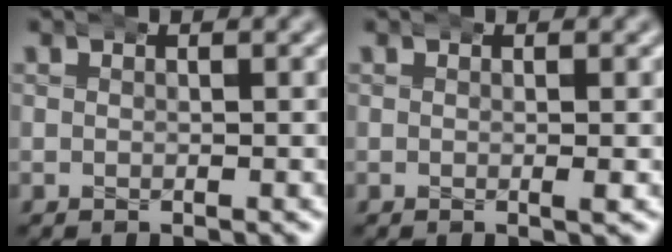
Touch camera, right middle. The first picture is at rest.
{"total": 0.5, "force": [0.4, -0.1, 0.4], "torque": [-0.005, 0.003, 0.002]}